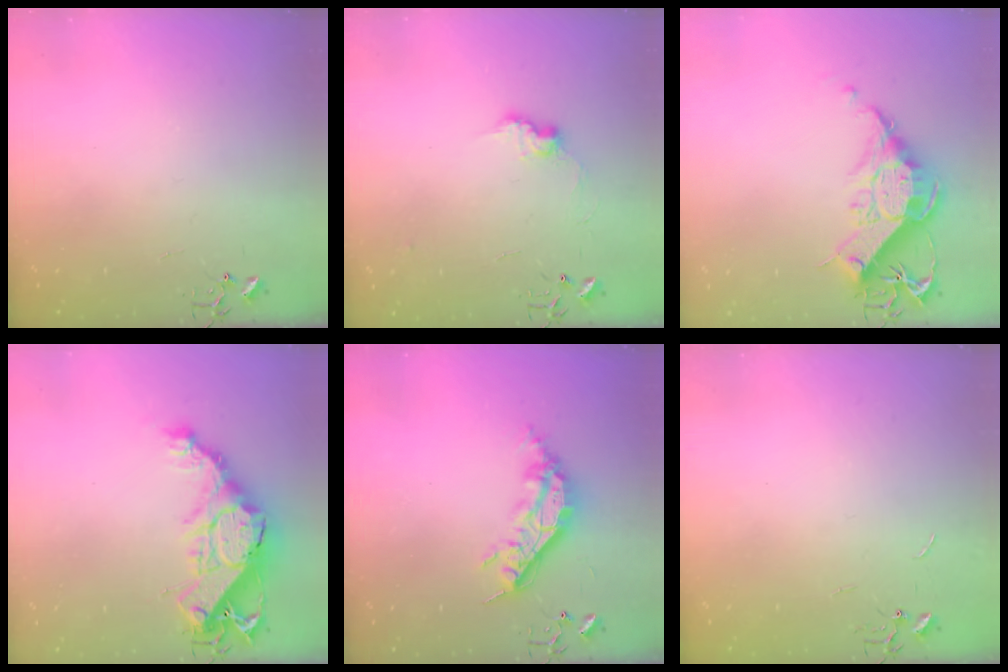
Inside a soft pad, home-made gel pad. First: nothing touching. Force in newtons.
{"total": 8.6, "press": 8.5, "slide": 0.4}
{"total": 13.7, "press": 13.6, "slide": 1.3}
{"total": 19.1, "press": 19.1, "slide": 1.5}
{"total": 15.5, "press": 15.5, "slide": 0.6}
{"total": 0.7, "press": 0.7, "slide": 0.1}